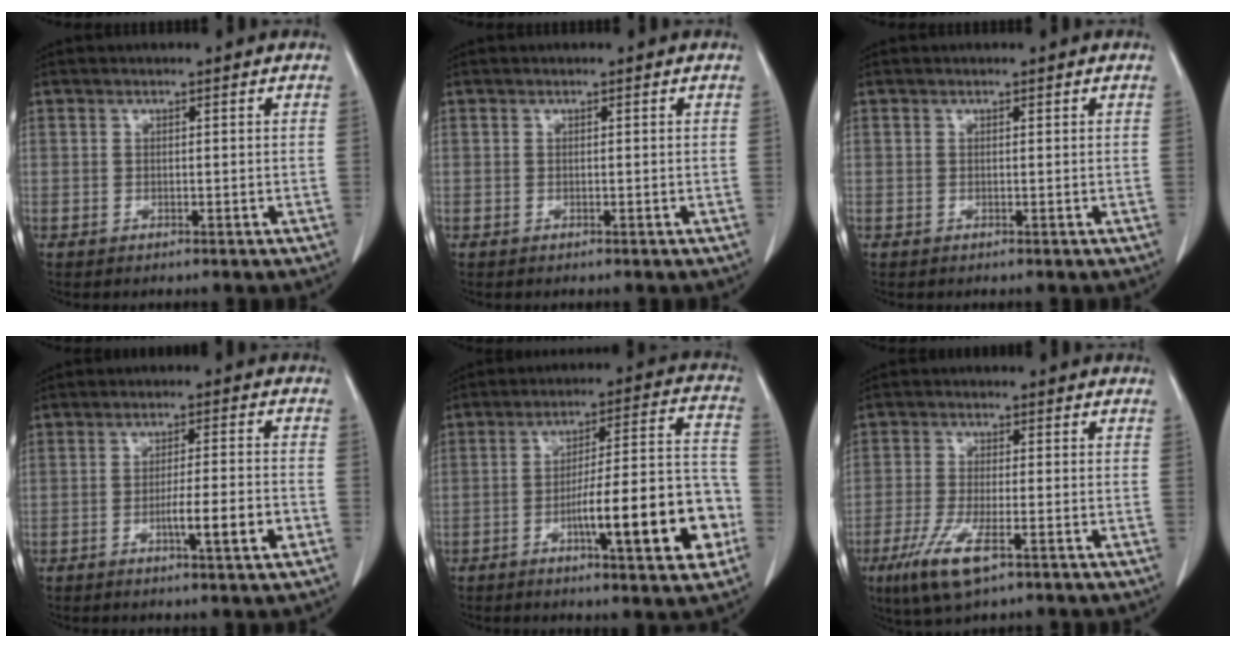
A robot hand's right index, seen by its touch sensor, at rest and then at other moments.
{"total": 0.0}
{"total": 0.0}
{"total": 6.6, "force": [-2.5, 0.0, 6.1], "torque": [-0.092, -0.005, -0.038]}
{"total": 16.9, "force": [-6.0, 2.6, 15.6], "torque": [-0.213, 0.021, -0.082]}
{"total": 7.9, "force": [-4.3, 1.5, 6.5], "torque": [-0.136, -0.022, -0.075]}